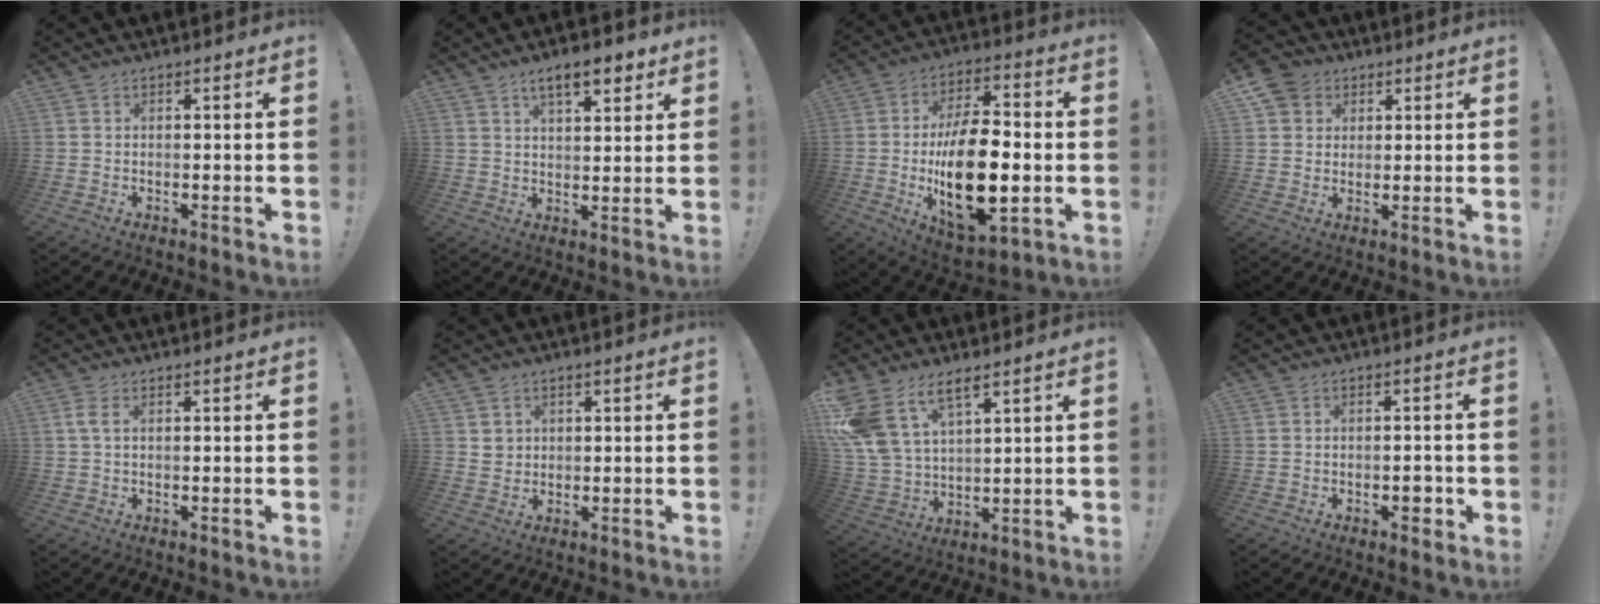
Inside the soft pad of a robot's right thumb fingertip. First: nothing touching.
{"total": 8.6, "force": [5.2, 3.2, 6.0], "torque": [-0.079, -0.019, 0.087]}
{"total": 23.3, "force": [-3.5, 12.0, 19.6], "torque": [-0.338, 0.004, -0.052]}
{"total": 6.8, "force": [3.4, 5.7, 1.6], "torque": [-0.017, -0.018, 0.067]}
{"total": 2.4, "force": [0.7, 0.7, 2.2], "torque": [-0.041, 0.003, 0.014]}
{"total": 2.9, "force": [1.6, 2.4, 0.5], "torque": [0.002, -0.007, 0.028]}
{"total": 12.2, "force": [7.9, 6.0, 7.1], "torque": [-0.163, -0.043, 0.154]}
{"total": 1.3, "force": [-0.7, 0.8, 0.9], "torque": [-0.004, -0.002, -0.013]}